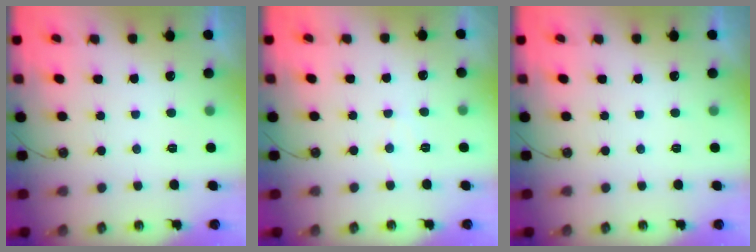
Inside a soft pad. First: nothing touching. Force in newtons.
{"total": 4.0, "press": 3.9, "slide": 0.6}
{"total": 0.0}